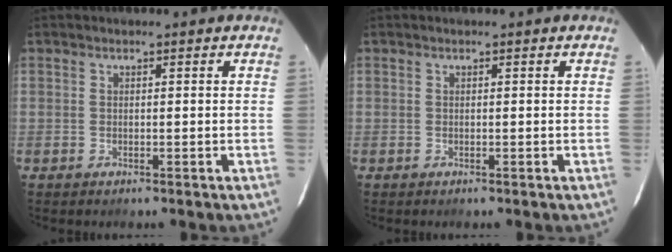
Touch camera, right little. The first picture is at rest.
{"total": 0.0}